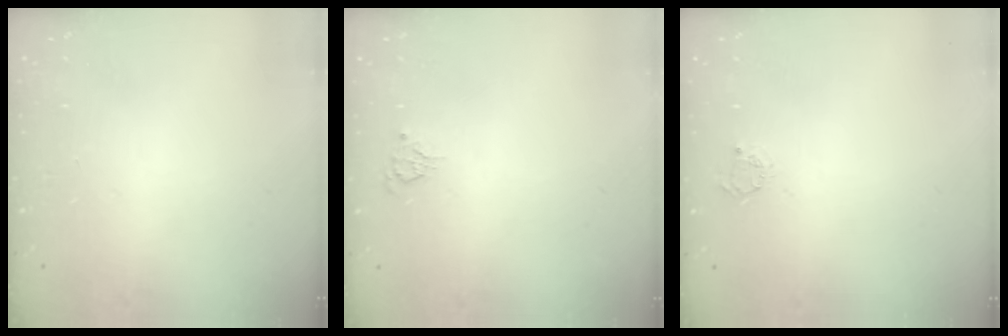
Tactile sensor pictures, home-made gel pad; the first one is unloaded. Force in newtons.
{"total": 3.7, "press": 3.7, "slide": 0.5}
{"total": 2.5, "press": 2.5, "slide": 0.3}